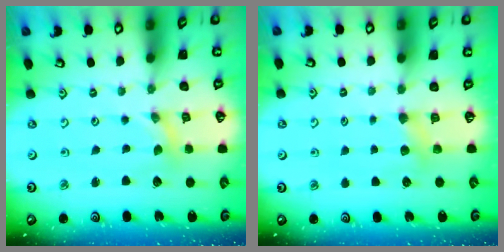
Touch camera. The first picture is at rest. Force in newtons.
{"total": 4.0, "press": 4.0, "slide": 0.5}